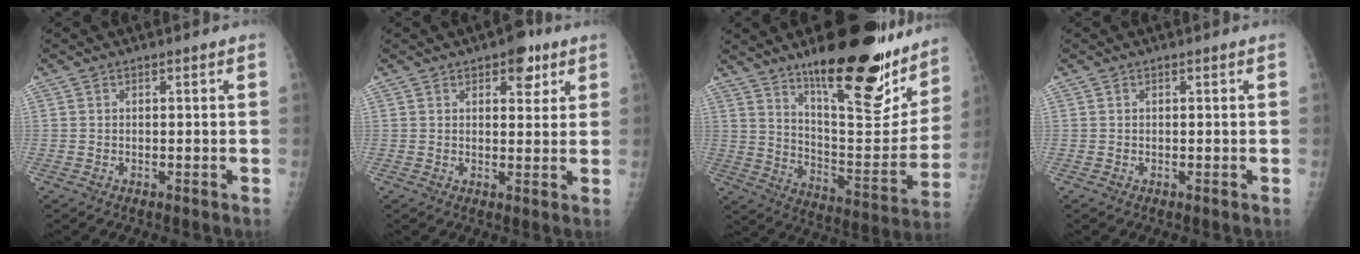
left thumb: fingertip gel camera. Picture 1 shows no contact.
{"total": 5.5, "force": [3.1, 2.9, 3.4], "torque": [-0.021, -0.012, 0.037]}
{"total": 26.7, "force": [17.8, 8.1, 18.1], "torque": [-0.220, -0.099, 0.275]}
{"total": 0.0}